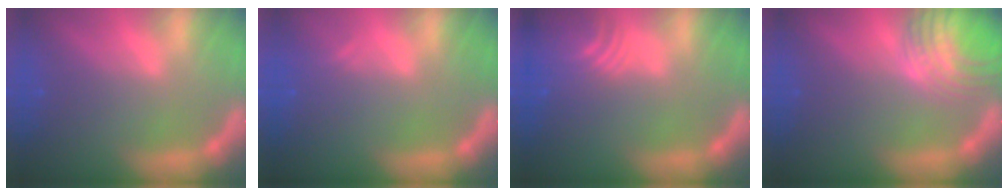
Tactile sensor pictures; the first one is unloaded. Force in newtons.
{"total": 0.9}
{"total": 6.5}
{"total": 8.1}